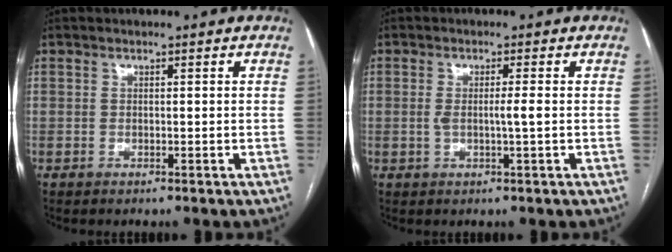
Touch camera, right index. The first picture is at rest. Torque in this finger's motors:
{"motor_torque": [0.71, 0.05, 0.33, 0.10]}